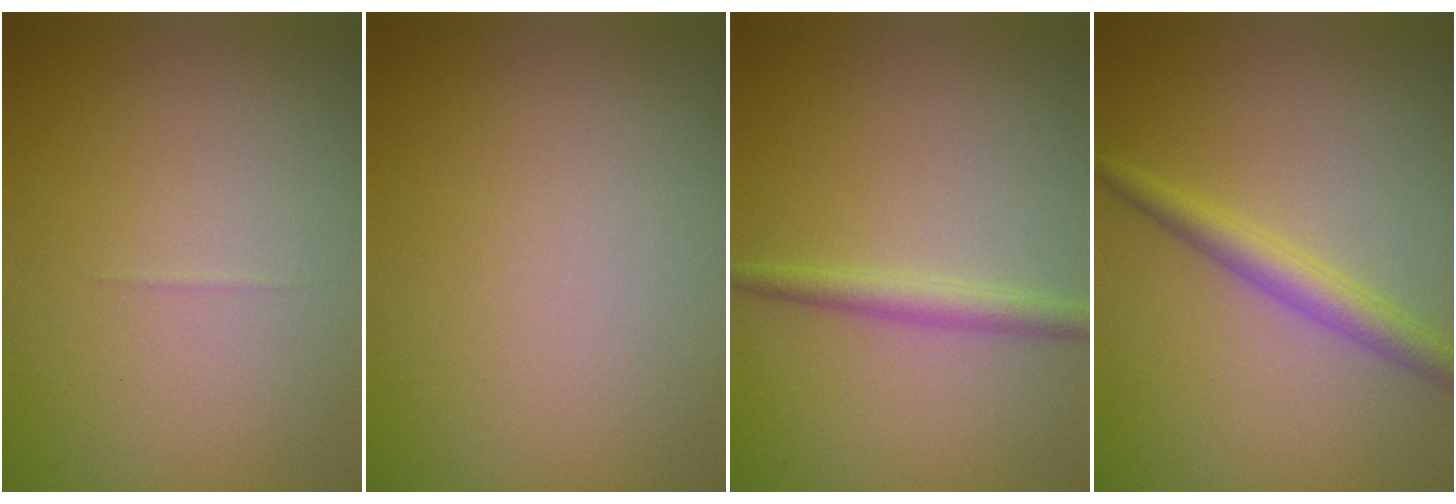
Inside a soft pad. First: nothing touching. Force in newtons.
{"total": 0.0}
{"total": 2.0, "press": 2.0, "slide": 0.0}
{"total": 2.7, "press": 2.7, "slide": 0.1}